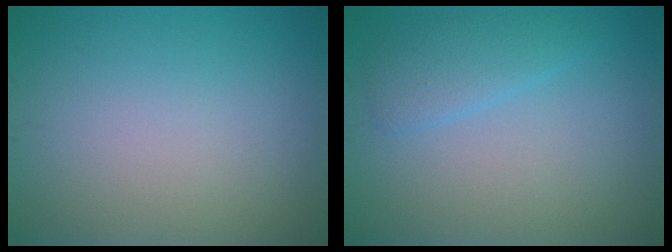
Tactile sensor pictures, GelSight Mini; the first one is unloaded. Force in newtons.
{"total": 2.3, "press": 2.3, "slide": 0.0}